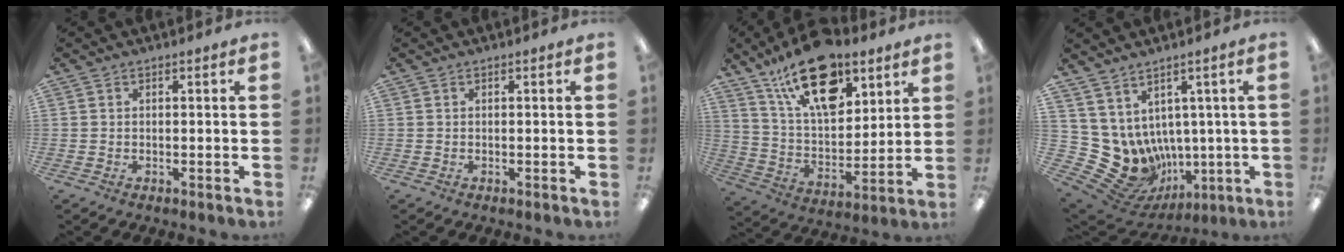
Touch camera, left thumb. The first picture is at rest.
{"total": 0.0}
{"total": 21.5, "force": [13.1, 10.7, 13.2], "torque": [-0.216, -0.060, 0.228]}
{"total": 10.6, "force": [-0.9, 9.6, 4.5], "torque": [-0.112, -0.039, 0.003]}